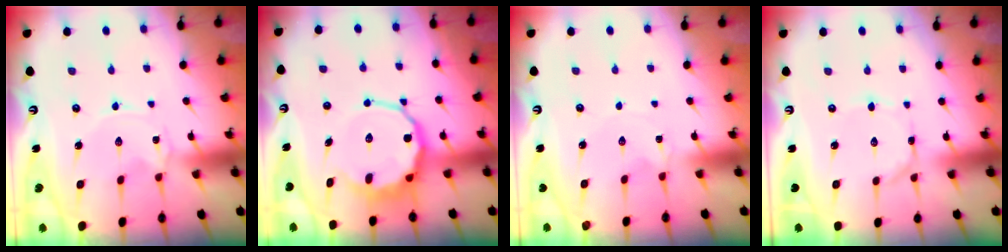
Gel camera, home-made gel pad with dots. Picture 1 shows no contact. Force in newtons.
{"total": 10.1, "press": 9.5, "slide": 3.3}
{"total": 0.0}
{"total": 0.9, "press": 0.9, "slide": 0.0}